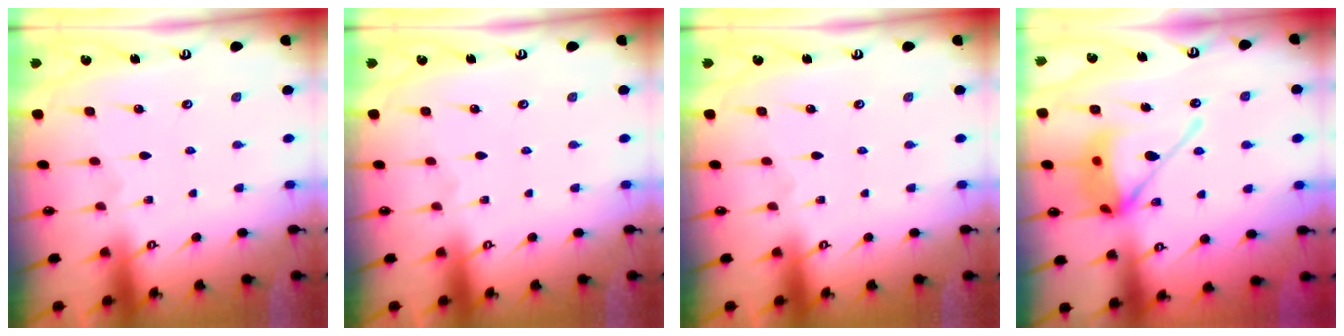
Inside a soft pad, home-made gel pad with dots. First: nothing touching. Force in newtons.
{"total": 0.0}
{"total": 0.0}
{"total": 16.1, "press": 16.0, "slide": 2.4}